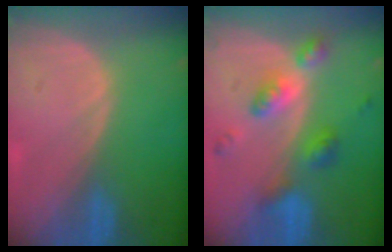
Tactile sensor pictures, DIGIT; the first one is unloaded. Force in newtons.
{"total": 6.7, "press": 6.6, "slide": 0.5}